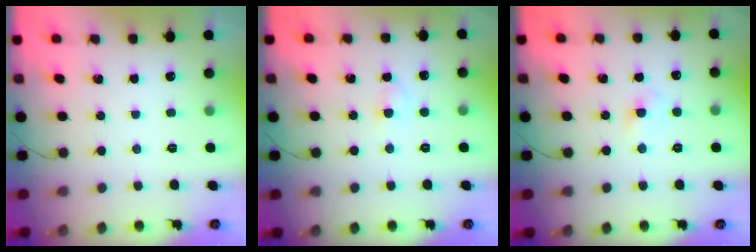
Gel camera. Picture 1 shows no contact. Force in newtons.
{"total": 2.2, "press": 2.0, "slide": 1.0}
{"total": 3.5, "press": 3.3, "slide": 1.1}